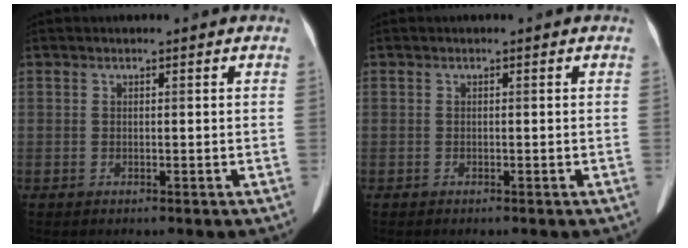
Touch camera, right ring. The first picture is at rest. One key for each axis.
{"total": 0.0}